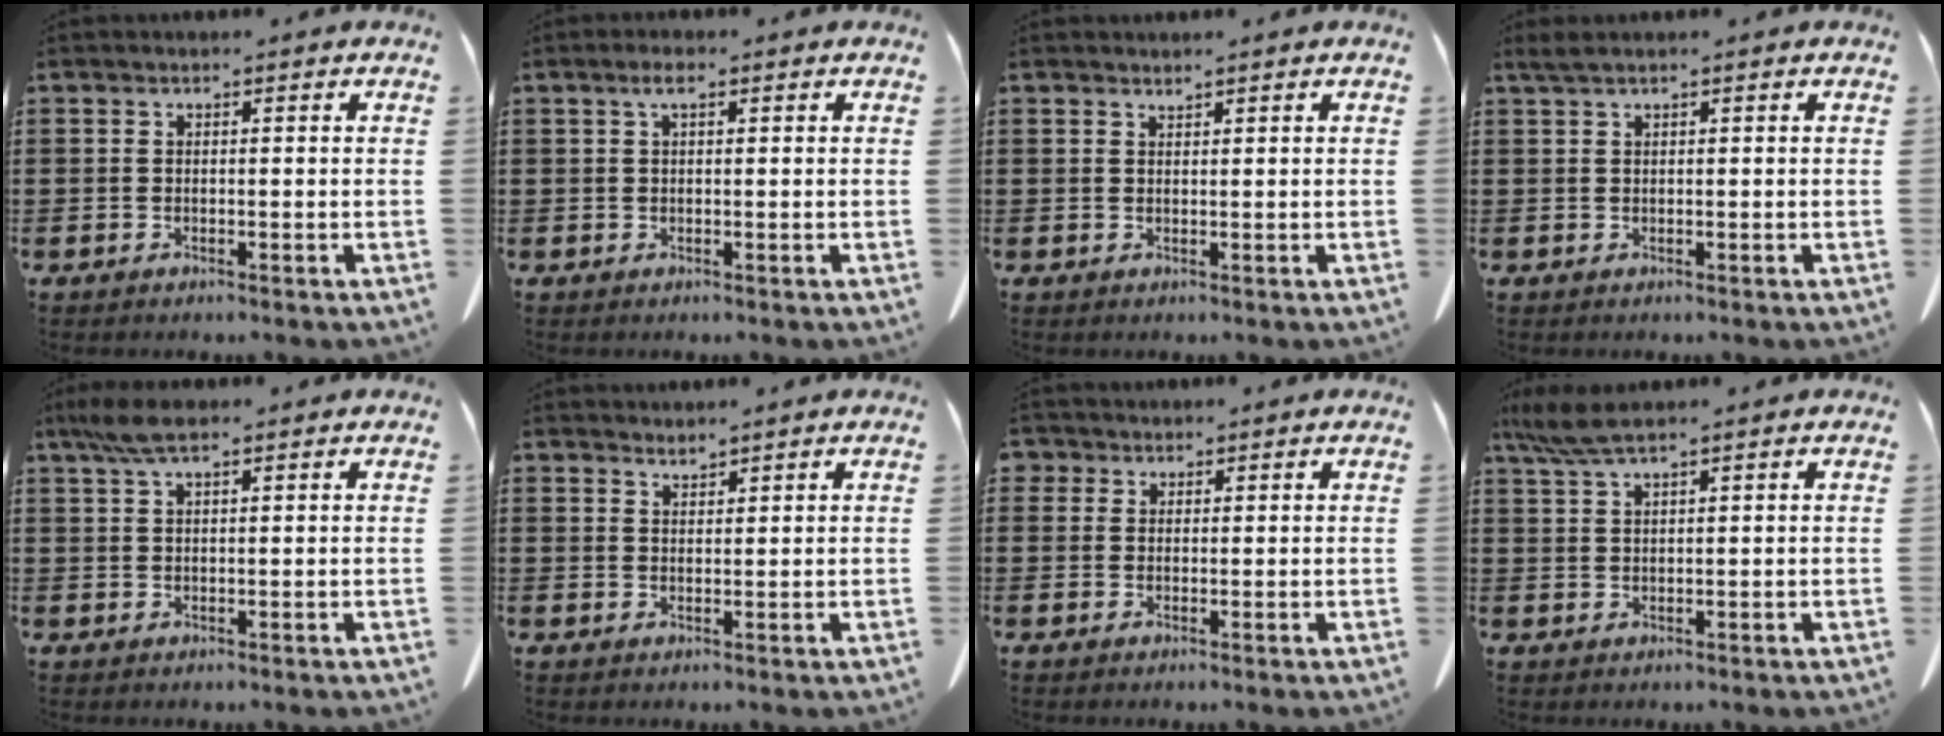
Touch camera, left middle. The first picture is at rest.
{"total": 2.0, "force": [0.7, 0.6, 1.8], "torque": [-0.037, 0.006, 0.011]}
{"total": 0.7, "force": [0.7, 0.0, 0.1], "torque": [-0.004, -0.001, 0.014]}
{"total": 0.9, "force": [0.6, 0.0, 0.8], "torque": [-0.016, 0.000, 0.011]}
{"total": 4.3, "force": [2.6, 1.1, 3.3], "torque": [-0.069, 0.005, 0.047]}
{"total": 1.5, "force": [1.5, 0.0, 0.0], "torque": [-0.003, 0.001, 0.029]}
{"total": 1.8, "force": [1.3, 1.2, 0.2], "torque": [-0.010, 0.007, 0.024]}
{"total": 4.2, "force": [3.2, 0.3, 2.7], "torque": [-0.061, 0.000, 0.060]}